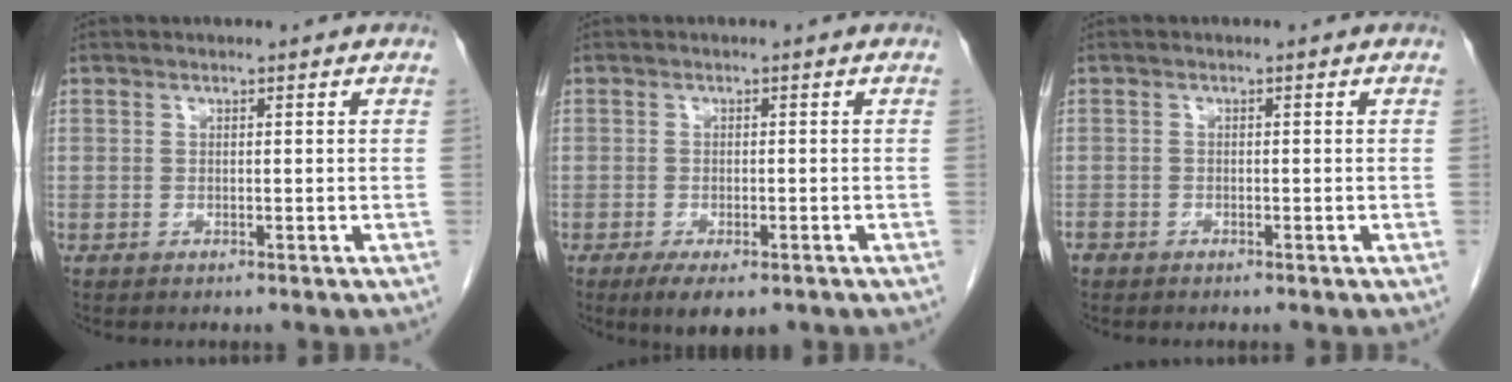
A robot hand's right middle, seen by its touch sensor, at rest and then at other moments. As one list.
[{"total": 5.4, "force": [-3.5, 1.9, 3.6], "torque": [-0.055, -0.010, -0.051]}, {"total": 1.9, "force": [-1.4, 1.2, 0.4], "torque": [-0.016, -0.001, -0.026]}]